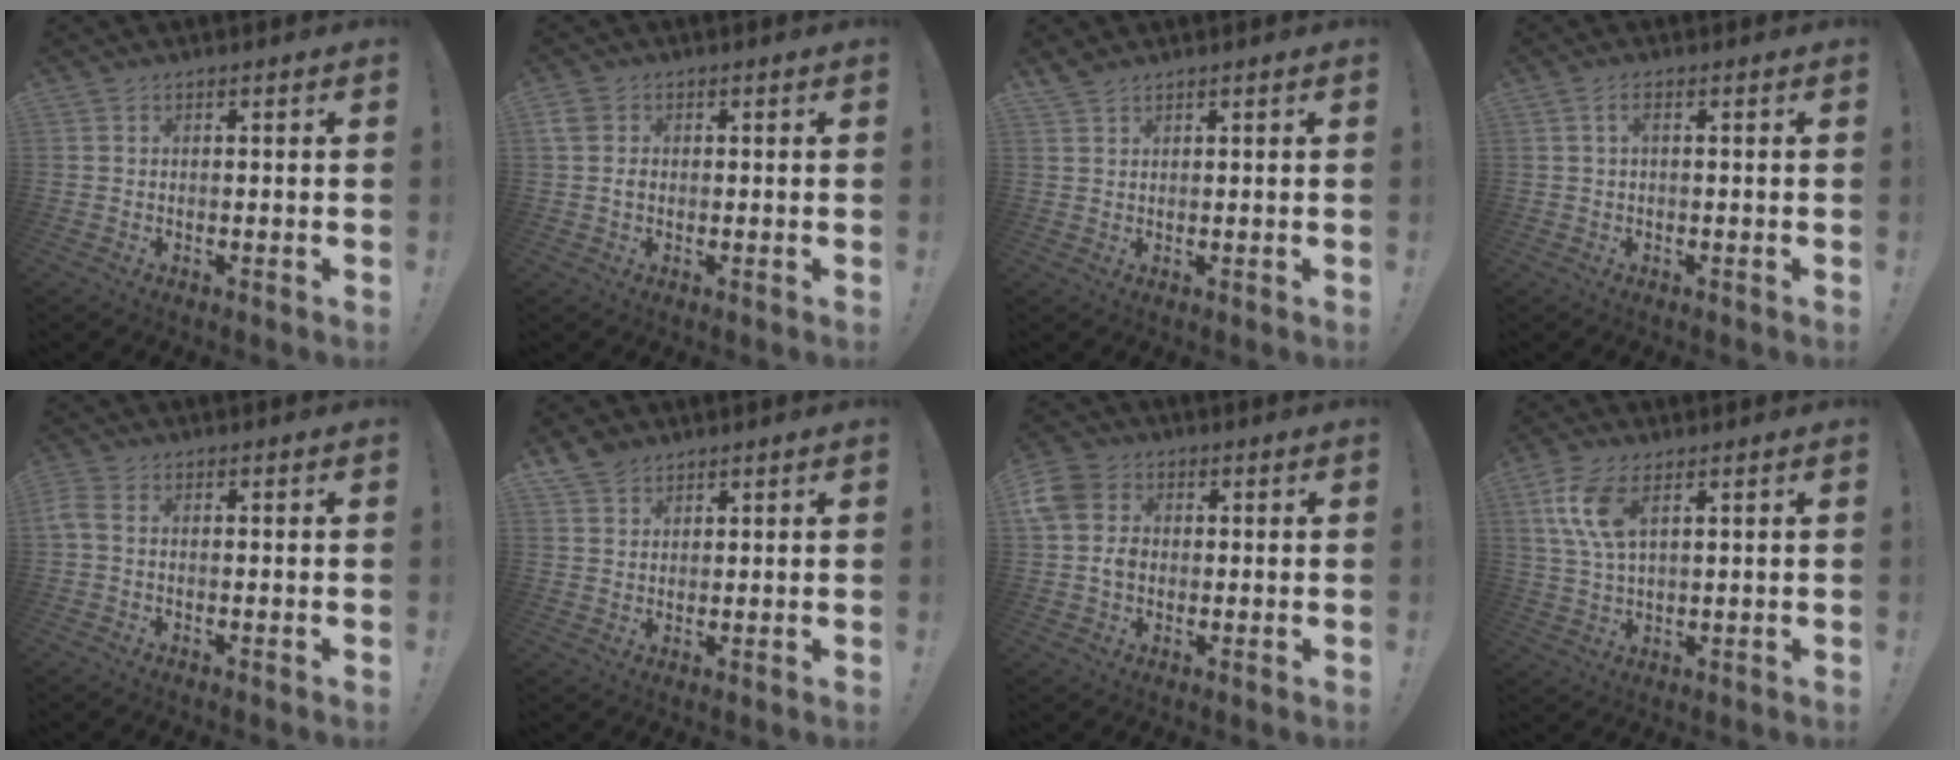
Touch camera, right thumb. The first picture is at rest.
{"total": 2.6, "force": [-0.2, 2.1, 1.5], "torque": [-0.035, 0.005, -0.006]}
{"total": 2.2, "force": [1.9, 0.7, 0.7], "torque": [-0.006, -0.013, 0.036]}
{"total": 2.1, "force": [0.1, 0.5, 2.0], "torque": [-0.040, 0.006, 0.000]}
{"total": 2.2, "force": [-0.1, 1.1, 1.9], "torque": [-0.034, 0.003, 0.000]}
{"total": 4.3, "force": [3.5, 2.4, 0.8], "torque": [-0.010, -0.020, 0.065]}
{"total": 7.6, "force": [-0.3, 6.4, 4.0], "torque": [-0.081, 0.004, -0.006]}
{"total": 9.7, "force": [4.2, 4.1, 7.7], "torque": [-0.164, -0.011, 0.075]}